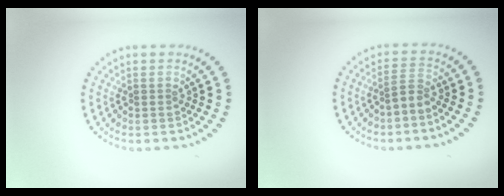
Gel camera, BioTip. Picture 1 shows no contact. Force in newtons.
{"total": 1.7, "press": 1.2, "slide": 1.2}